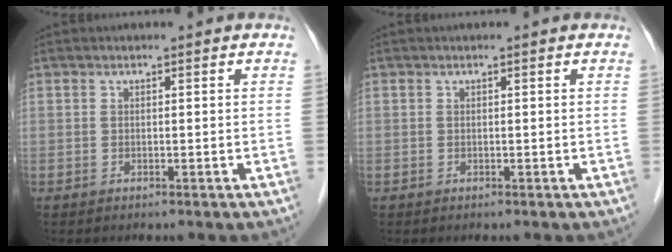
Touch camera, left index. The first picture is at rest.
{"total": 0.0}